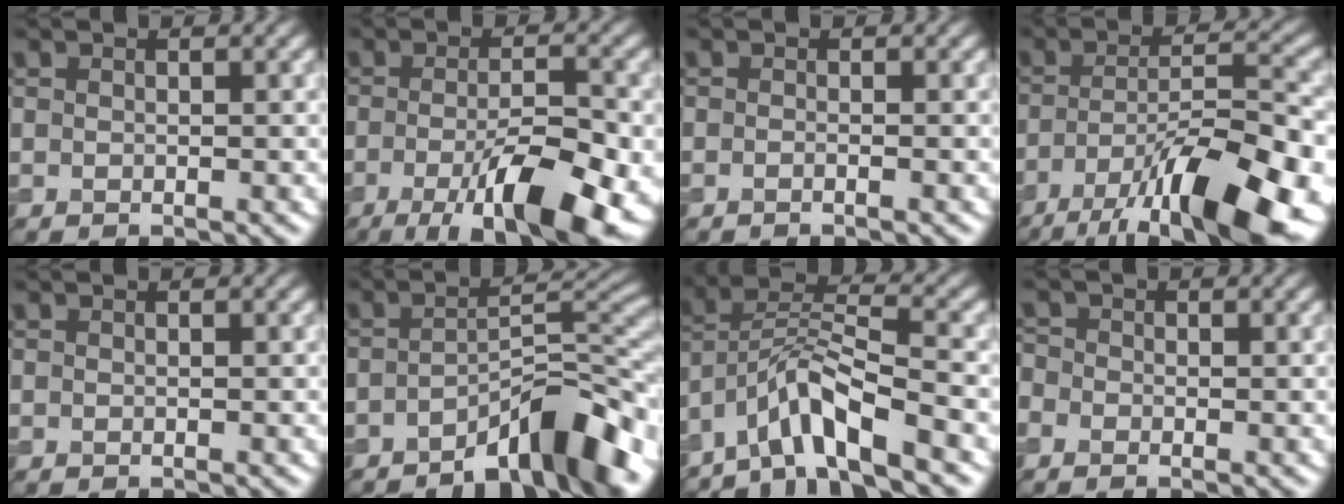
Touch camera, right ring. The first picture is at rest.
{"total": 10.4, "force": [-4.6, 2.7, 8.9], "torque": [-0.144, -0.010, -0.065]}
{"total": 0.8, "force": [-0.4, 0.3, 0.6], "torque": [0.000, -0.001, -0.014]}
{"total": 13.4, "force": [-8.1, 3.8, 10.0], "torque": [-0.182, 0.004, -0.126]}
{"total": 0.0}
{"total": 7.7, "force": [-5.2, 1.8, 5.5], "torque": [-0.076, 0.018, -0.082]}
{"total": 6.9, "force": [-5.1, 1.4, 4.4], "torque": [-0.077, 0.017, -0.095]}
{"total": 1.3, "force": [-1.1, 0.6, 0.3], "torque": [-0.018, 0.008, -0.021]}